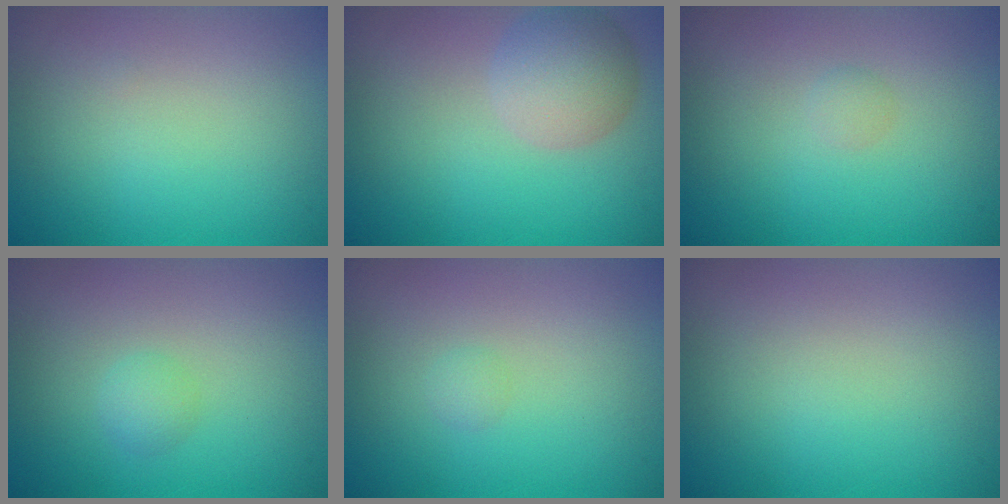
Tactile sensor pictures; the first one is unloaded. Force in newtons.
{"total": 4.3, "press": 4.3, "slide": 0.4}
{"total": 0.7, "press": 0.7, "slide": 0.0}
{"total": 1.1, "press": 1.1, "slide": 0.0}
{"total": 0.6, "press": 0.6, "slide": 0.1}
{"total": 0.0}